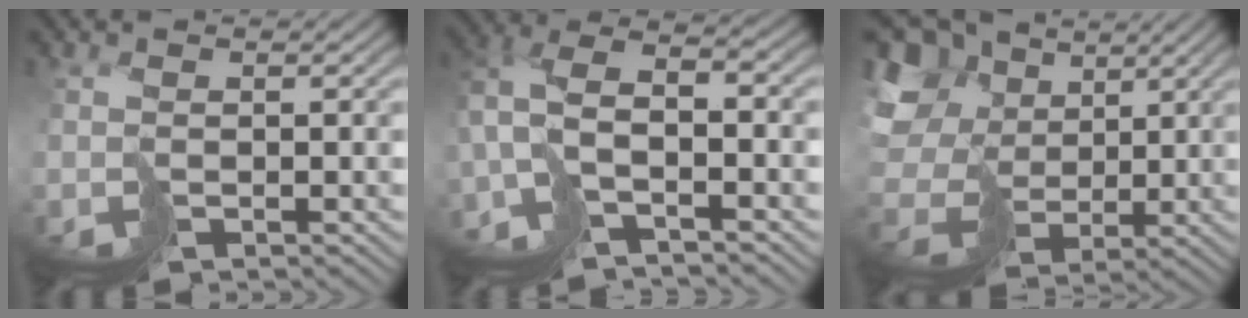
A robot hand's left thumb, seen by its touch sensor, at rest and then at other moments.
{"total": 8.2, "force": [-3.6, 3.4, 6.6], "torque": [-0.144, 0.004, -0.081]}
{"total": 14.8, "force": [3.9, 11.8, 8.0], "torque": [-0.254, 0.008, 0.078]}